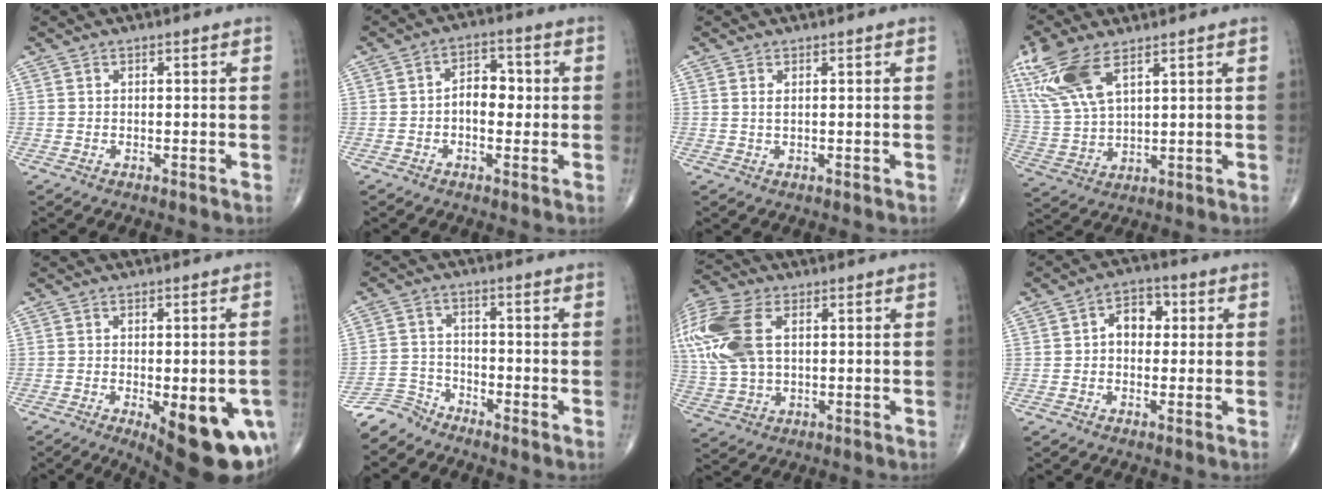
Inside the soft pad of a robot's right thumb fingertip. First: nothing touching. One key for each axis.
{"total": 5.7, "fx": -0.3, "fy": 3.6, "fz": 4.4, "tx": -0.049, "ty": 0.017, "tz": -0.012}
{"total": 1.1, "fx": 0.4, "fy": 0.3, "fz": 0.9, "tx": -0.022, "ty": 0.000, "tz": 0.010}
{"total": 13.7, "fx": 7.4, "fy": 5.8, "fz": 10.0, "tx": -0.223, "ty": -0.012, "tz": 0.155}
{"total": 16.9, "fx": -6.0, "fy": 6.1, "fz": 14.6, "tx": -0.131, "ty": -0.004, "tz": -0.061}
{"total": 4.3, "fx": -4.2, "fy": 1.0, "fz": -0.7, "tx": 0.018, "ty": 0.019, "tz": -0.090}
{"total": 20.2, "fx": 5.4, "fy": 12.3, "fz": 15.1, "tx": -0.390, "ty": 0.019, "tz": 0.104}
{"total": 5.7, "fx": 0.7, "fy": 4.1, "fz": 3.9, "tx": -0.036, "ty": 0.016, "tz": 0.001}